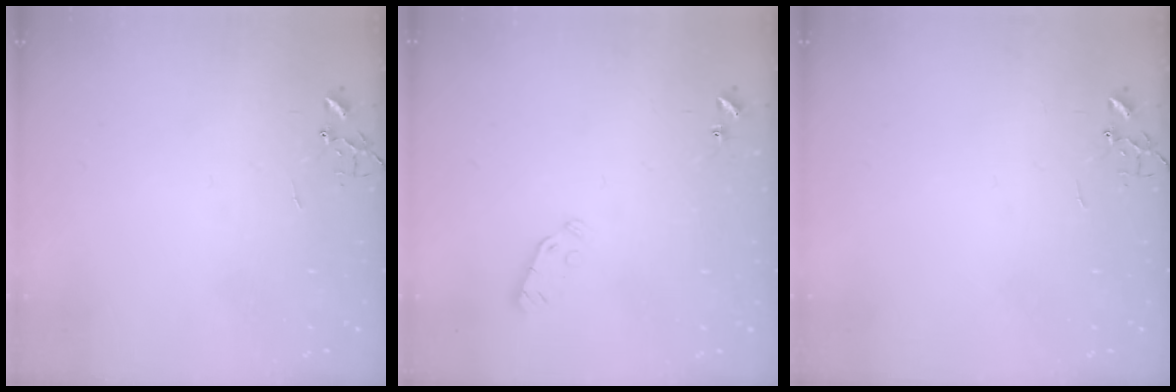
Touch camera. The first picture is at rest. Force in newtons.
{"total": 3.8, "press": 3.7, "slide": 0.8}
{"total": 0.0}